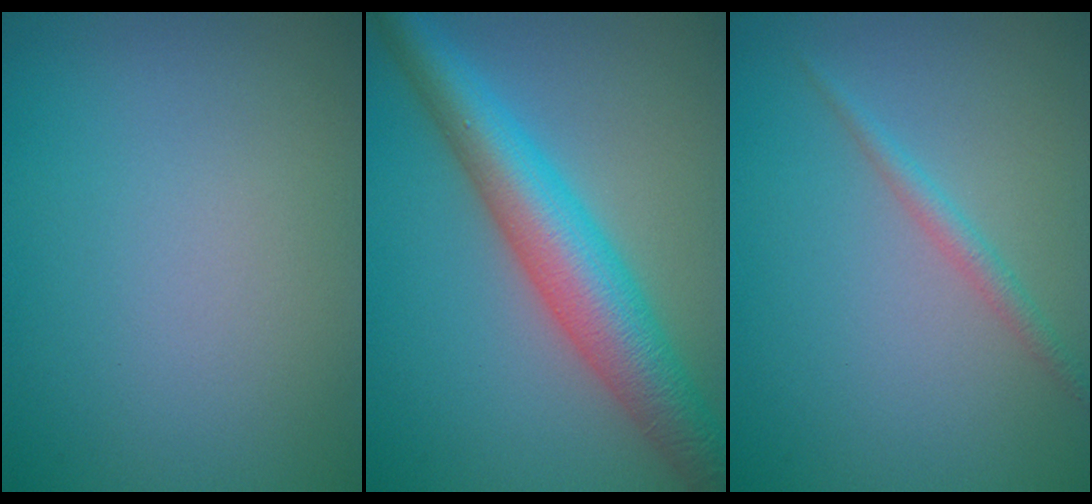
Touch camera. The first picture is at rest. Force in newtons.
{"total": 7.8, "press": 7.8, "slide": 0.2}
{"total": 1.5, "press": 1.5, "slide": 0.0}